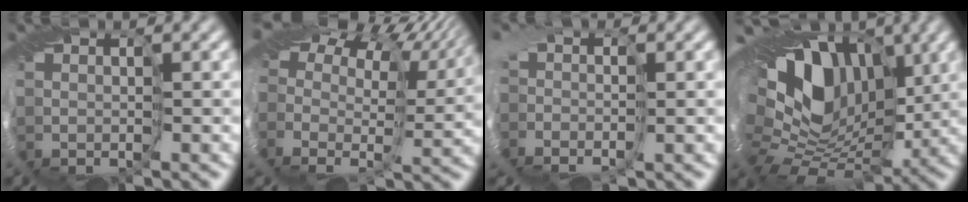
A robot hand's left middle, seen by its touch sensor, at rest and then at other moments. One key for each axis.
{"total": 14.6, "fx": 8.0, "fy": 8.5, "fz": 8.9, "tx": -0.170, "ty": 0.049, "tz": 0.134}
{"total": 2.4, "fx": -0.8, "fy": 1.6, "fz": 1.7, "tx": -0.024, "ty": 0.002, "tz": -0.019}
{"total": 16.1, "fx": 3.5, "fy": 11.4, "fz": 10.8, "tx": -0.184, "ty": 0.034, "tz": 0.063}